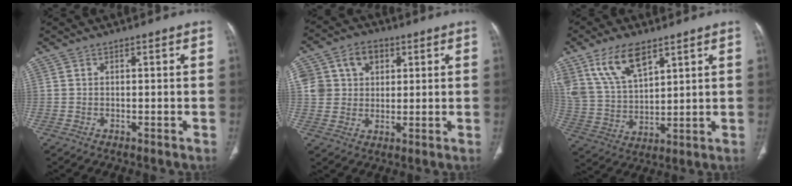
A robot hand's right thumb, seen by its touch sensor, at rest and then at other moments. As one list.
[{"total": 11.4, "force": [3.9, 9.2, 5.5], "torque": [-0.078, 0.007, 0.073]}, {"total": 13.0, "force": [8.0, 6.2, 8.2], "torque": [-0.143, -0.027, 0.167]}]